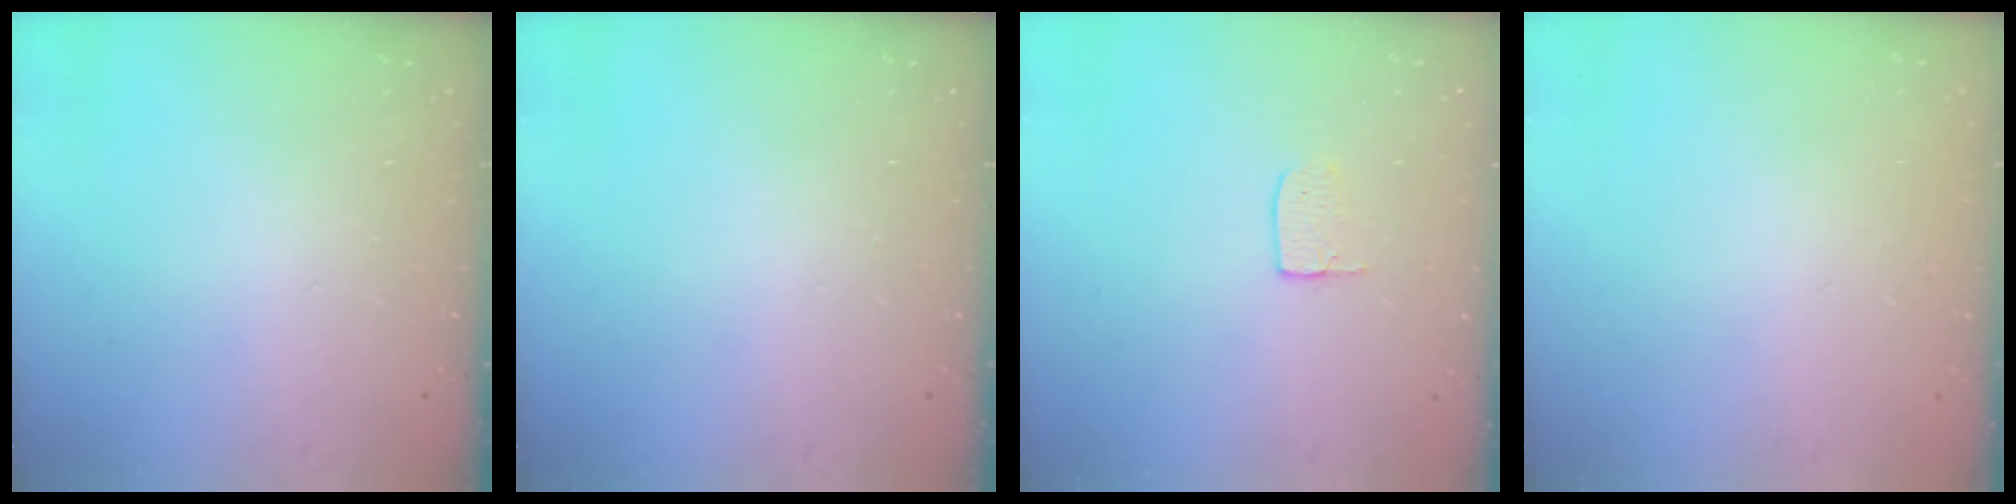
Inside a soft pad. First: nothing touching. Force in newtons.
{"total": 0.0}
{"total": 3.7, "press": 3.7, "slide": 0.2}
{"total": 0.0}